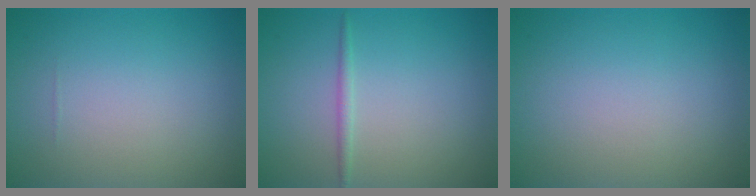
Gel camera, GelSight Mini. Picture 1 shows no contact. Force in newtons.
{"total": 0.9, "press": 0.9, "slide": 0.1}
{"total": 0.0}